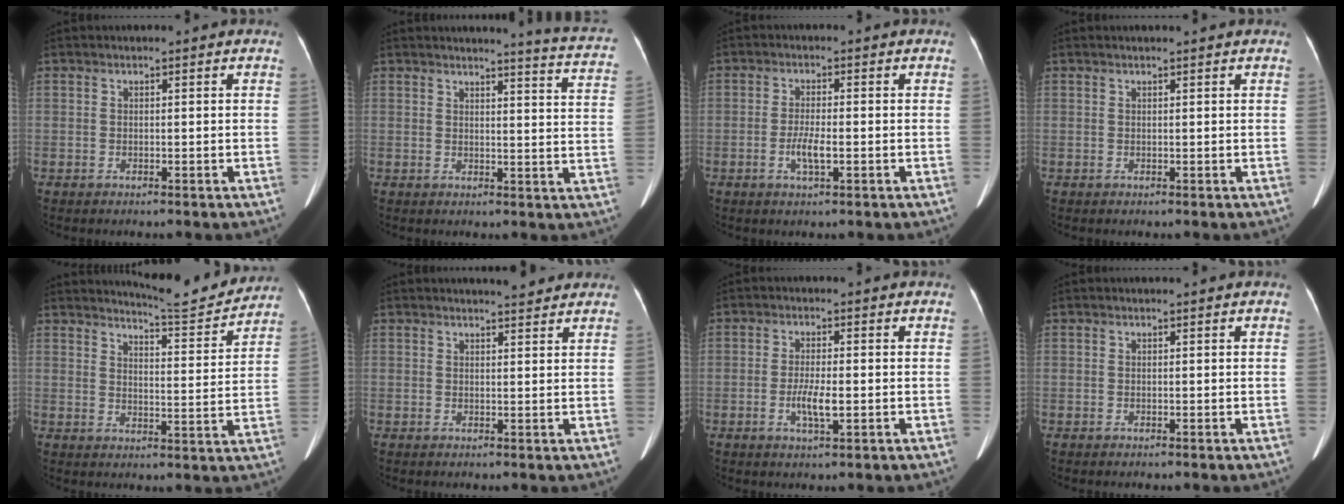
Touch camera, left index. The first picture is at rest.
{"total": 10.4, "force": [10.0, -0.9, 2.9], "torque": [-0.028, -0.073, 0.088]}
{"total": 3.3, "force": [-1.0, 0.6, 3.1], "torque": [-0.065, -0.002, -0.018]}
{"total": 1.9, "force": [1.7, 0.0, 0.8], "torque": [-0.011, 0.018, 0.023]}
{"total": 10.2, "force": [10.0, -0.2, 1.7], "torque": [-0.032, -0.022, 0.135]}
{"total": 4.2, "force": [3.9, 0.6, 1.4], "torque": [-0.020, 0.003, 0.045]}
{"total": 3.8, "force": [-0.9, 0.7, 3.6], "torque": [-0.073, -0.004, -0.014]}
{"total": 0.0}